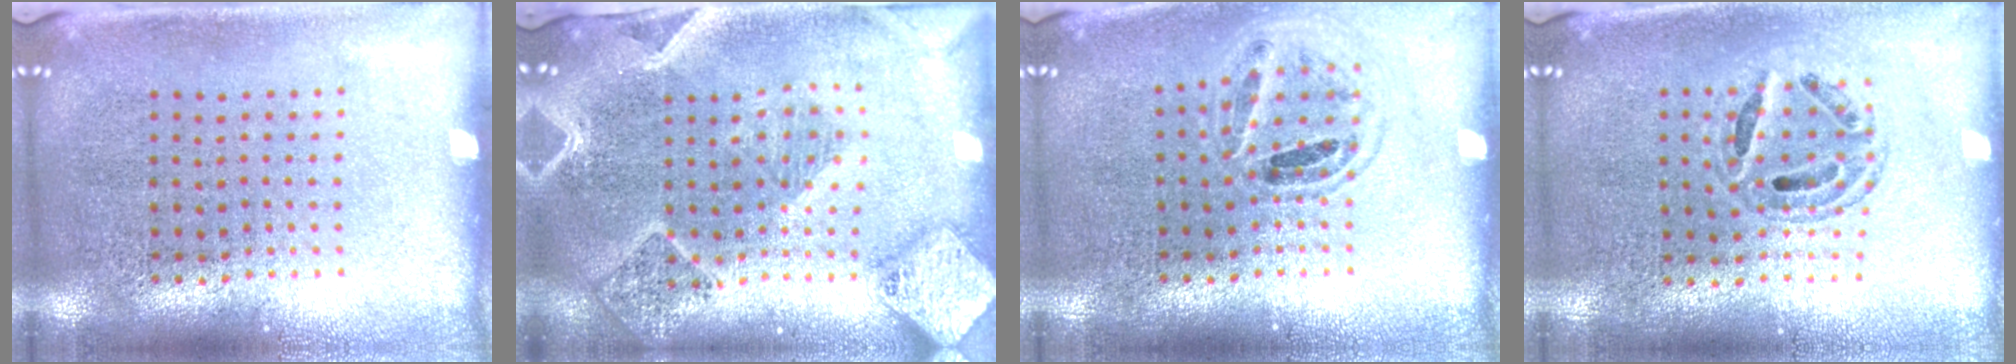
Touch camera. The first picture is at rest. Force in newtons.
{"total": 2.9, "press": 2.5, "slide": 1.4}
{"total": 1.0, "press": 1.0, "slide": 0.1}
{"total": 0.7, "press": 0.7, "slide": 0.1}